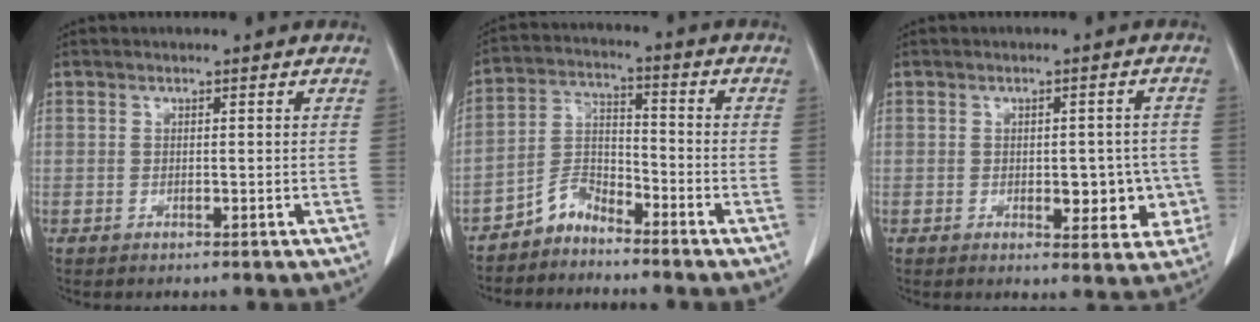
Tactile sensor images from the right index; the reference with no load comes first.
{"total": 5.1, "force": [-4.5, 2.1, 1.1], "torque": [-0.017, 0.010, -0.091]}
{"total": 6.4, "force": [-1.2, 3.3, 5.4], "torque": [-0.048, 0.008, -0.005]}